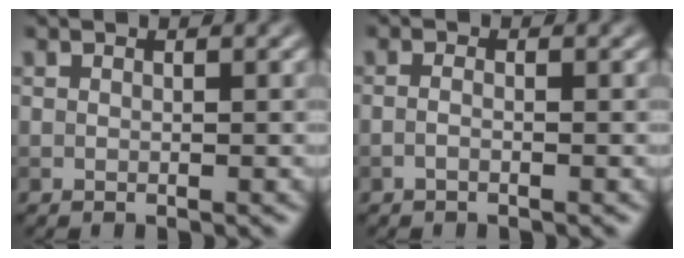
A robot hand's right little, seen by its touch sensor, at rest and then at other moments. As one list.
[{"total": 0.8, "force": [-0.5, 0.2, 0.7], "torque": [-0.015, -0.002, -0.011]}]